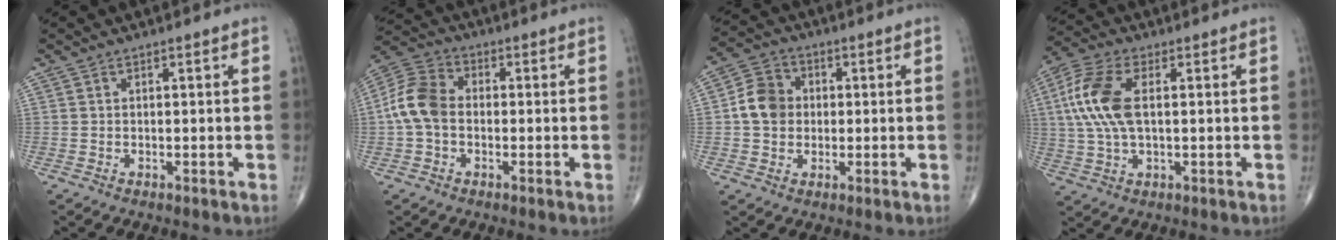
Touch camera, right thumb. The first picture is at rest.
{"total": 9.1, "force": [-0.7, 6.5, 6.3], "torque": [-0.127, 0.028, -0.027]}
{"total": 7.8, "force": [0.2, 6.6, 4.2], "torque": [-0.062, 0.016, -0.006]}
{"total": 11.6, "force": [1.8, 5.8, 9.9], "torque": [-0.236, 0.010, 0.034]}